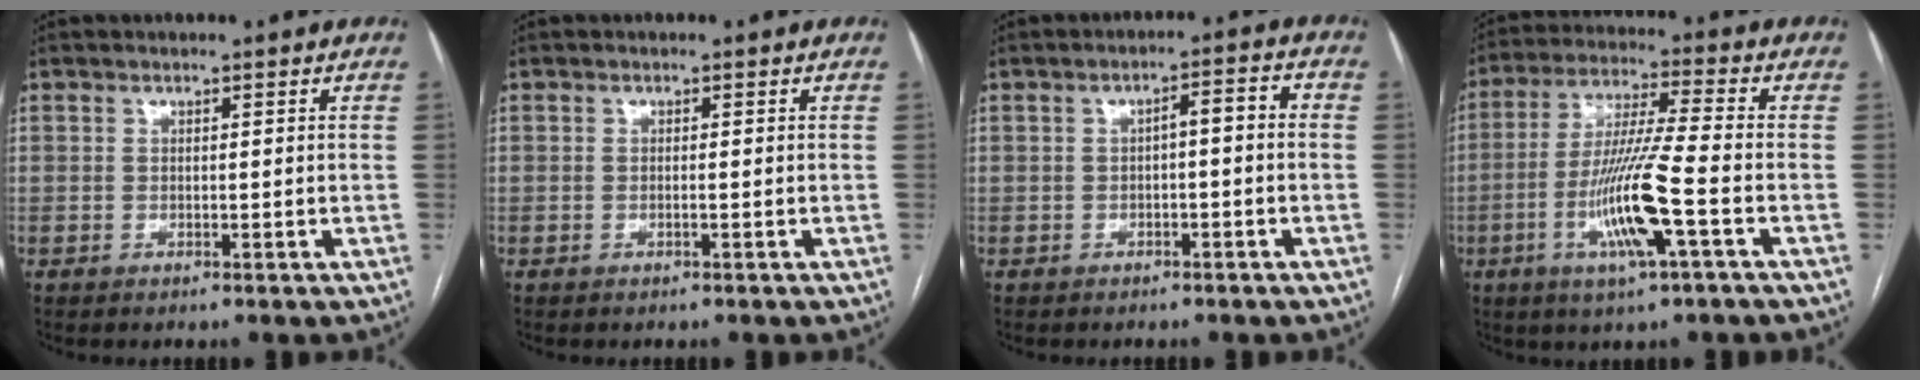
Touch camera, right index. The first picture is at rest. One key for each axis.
{"total": 0.0}
{"total": 3.6, "fx": -0.4, "fy": 1.0, "fz": 3.5, "tx": -0.051, "ty": 0.023, "tz": -0.005}
{"total": 12.3, "fx": -4.1, "fy": -0.2, "fz": 11.6, "tx": -0.236, "ty": -0.010, "tz": -0.079}